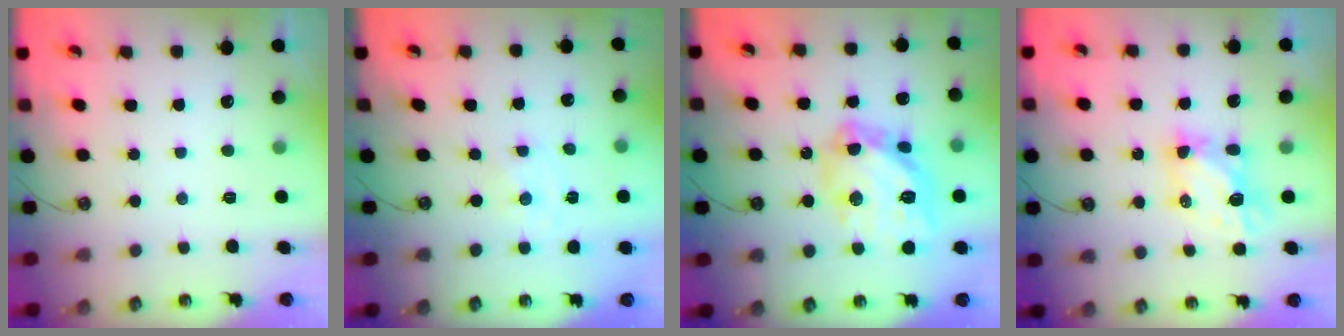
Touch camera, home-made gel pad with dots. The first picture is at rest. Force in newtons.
{"total": 0.0}
{"total": 18.9, "press": 18.8, "slide": 1.8}
{"total": 5.5, "press": 5.5, "slide": 0.0}